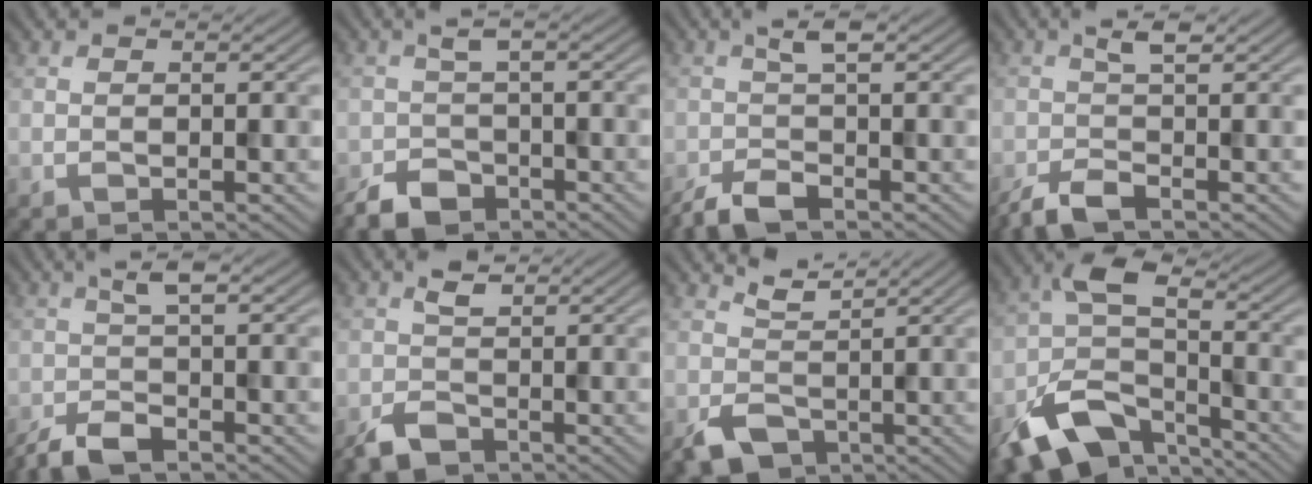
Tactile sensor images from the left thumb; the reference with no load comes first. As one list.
[{"total": 4.5, "force": [-2.9, 2.3, 2.6], "torque": [-0.053, -0.007, -0.056]}, {"total": 4.0, "force": [-2.1, 1.1, 3.2], "torque": [-0.064, -0.002, -0.050]}, {"total": 3.8, "force": [-1.9, 0.9, 3.1], "torque": [-0.063, 0.000, -0.045]}, {"total": 4.3, "force": [-2.4, 1.2, 3.4], "torque": [-0.068, -0.002, -0.055]}, {"total": 3.8, "force": [-1.6, 2.4, 2.5], "torque": [-0.051, -0.001, -0.038]}, {"total": 3.6, "force": [0.3, 2.8, 2.2], "torque": [-0.046, -0.013, 0.011]}, {"total": 12.8, "force": [-7.6, 6.4, 7.9], "torque": [-0.158, -0.023, -0.150]}]